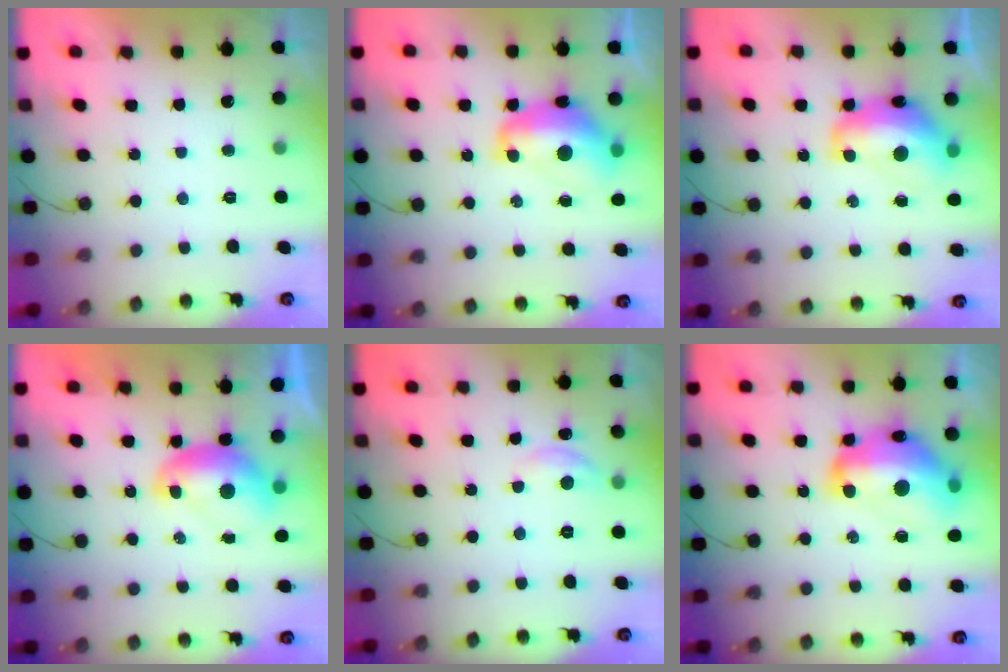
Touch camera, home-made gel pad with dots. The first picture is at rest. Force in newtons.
{"total": 12.9, "press": 12.8, "slide": 1.6}
{"total": 14.3, "press": 14.2, "slide": 1.6}
{"total": 8.9, "press": 8.9, "slide": 0.4}
{"total": 5.1, "press": 5.0, "slide": 0.2}
{"total": 19.3, "press": 19.0, "slide": 3.1}